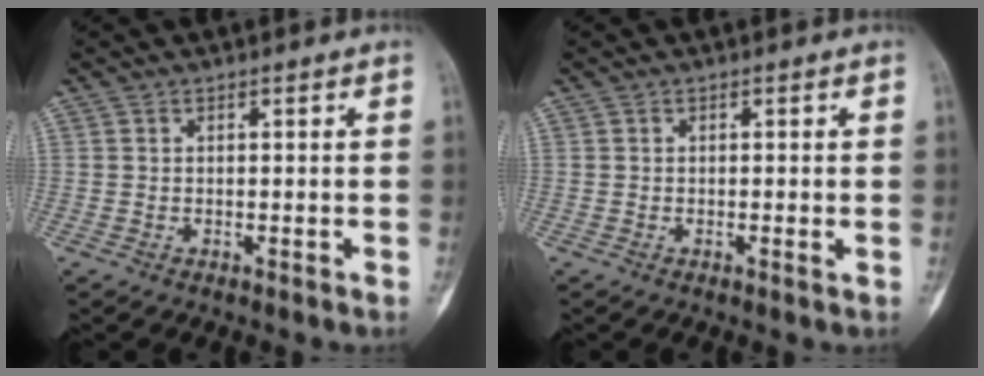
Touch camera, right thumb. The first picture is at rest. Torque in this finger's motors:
{"motor_torque": [-0.61, -0.22, -0.01, 0.36, -0.04]}